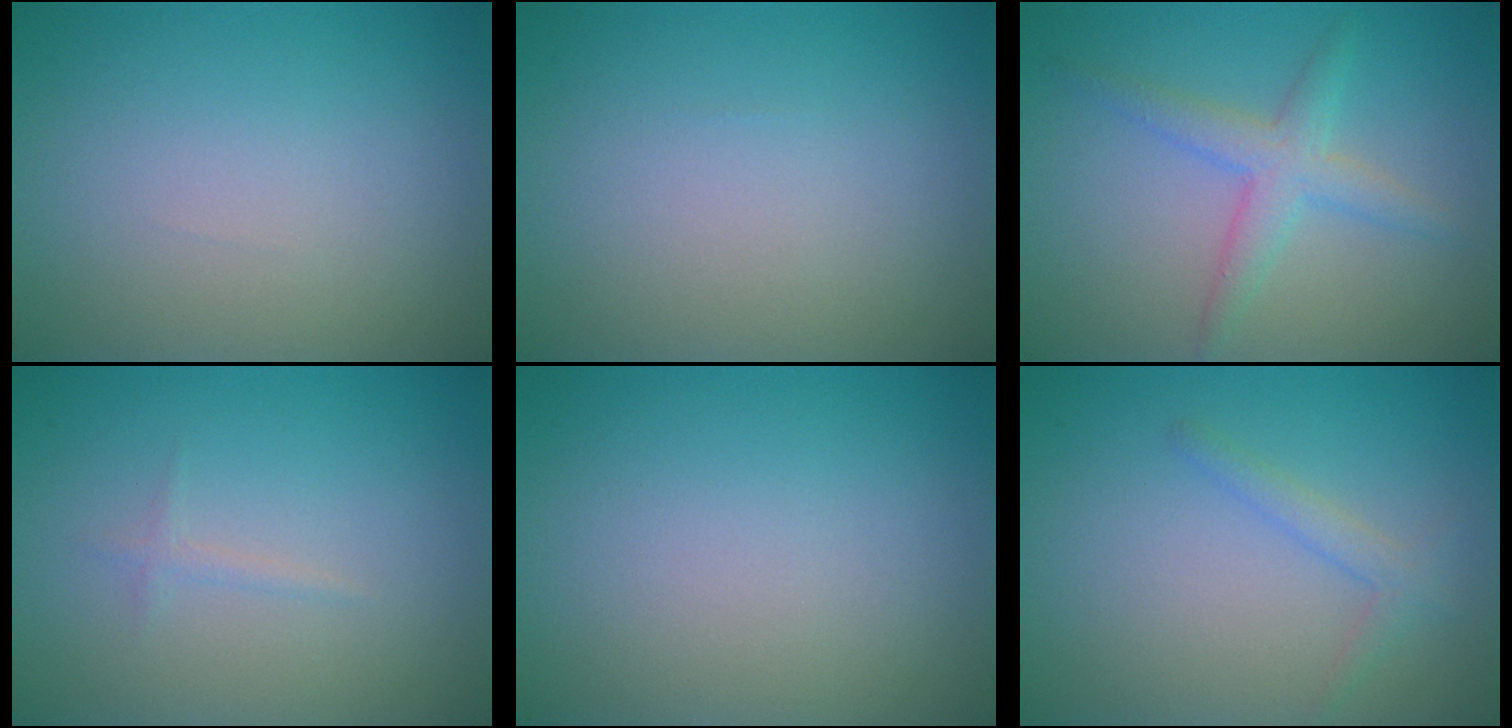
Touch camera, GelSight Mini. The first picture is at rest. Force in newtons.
{"total": 0.0}
{"total": 3.0, "press": 3.0, "slide": 0.2}
{"total": 0.7, "press": 0.7, "slide": 0.1}
{"total": 0.0}
{"total": 1.5, "press": 1.5, "slide": 0.1}